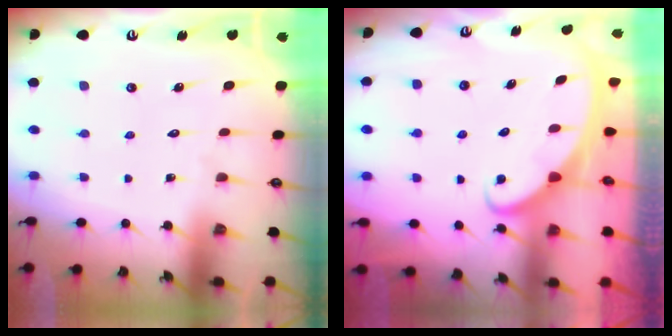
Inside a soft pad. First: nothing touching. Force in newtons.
{"total": 2.6, "press": 2.6, "slide": 0.3}